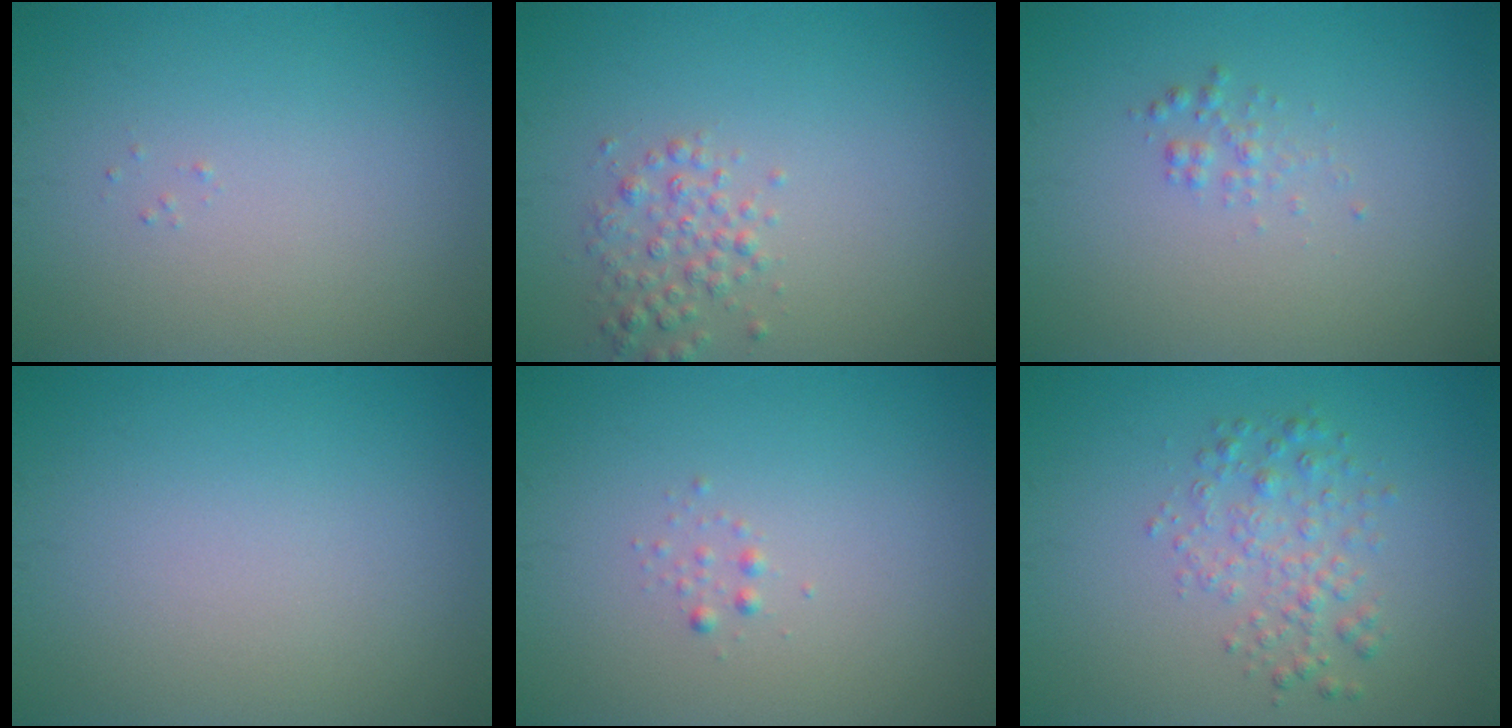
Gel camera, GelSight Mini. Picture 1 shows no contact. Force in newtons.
{"total": 2.1, "press": 2.1, "slide": 0.0}
{"total": 1.0, "press": 1.0, "slide": 0.0}
{"total": 0.0}
{"total": 0.6, "press": 0.6, "slide": 0.0}
{"total": 2.5, "press": 2.5, "slide": 0.1}